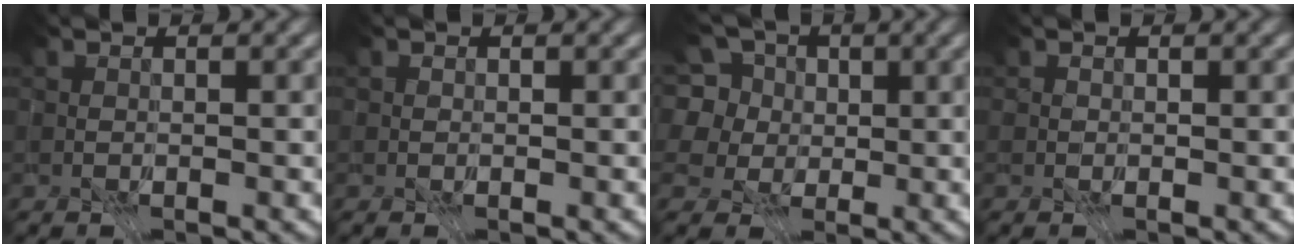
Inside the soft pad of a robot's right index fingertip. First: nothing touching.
{"total": 1.8, "force": [0.9, 1.2, 0.9], "torque": [-0.010, 0.007, 0.004]}
{"total": 5.3, "force": [2.3, 3.9, 2.7], "torque": [-0.066, 0.021, 0.010]}
{"total": 2.5, "force": [1.2, 1.8, 1.2], "torque": [-0.013, 0.008, 0.004]}